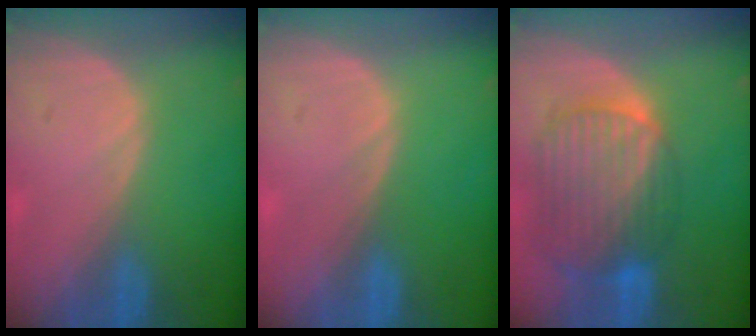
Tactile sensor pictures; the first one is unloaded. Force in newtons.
{"total": 0.0}
{"total": 10.4, "press": 8.8, "slide": 5.5}